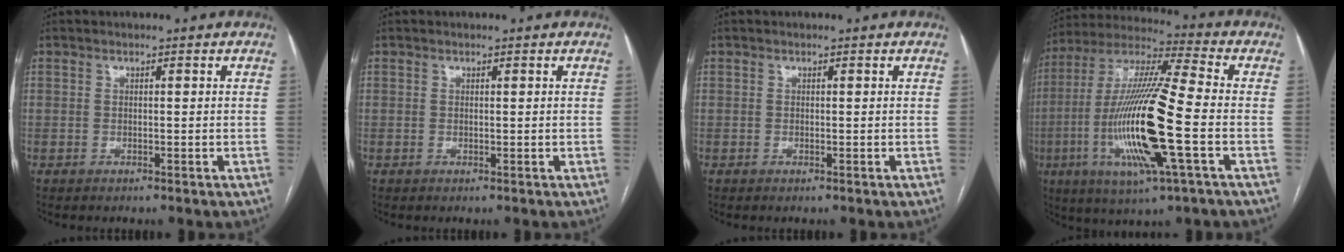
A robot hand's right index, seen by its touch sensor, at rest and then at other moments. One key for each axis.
{"total": 0.0}
{"total": 0.0}
{"total": 20.1, "fx": -4.6, "fy": 1.3, "fz": 19.5, "tx": -0.407, "ty": -0.017, "tz": -0.090}